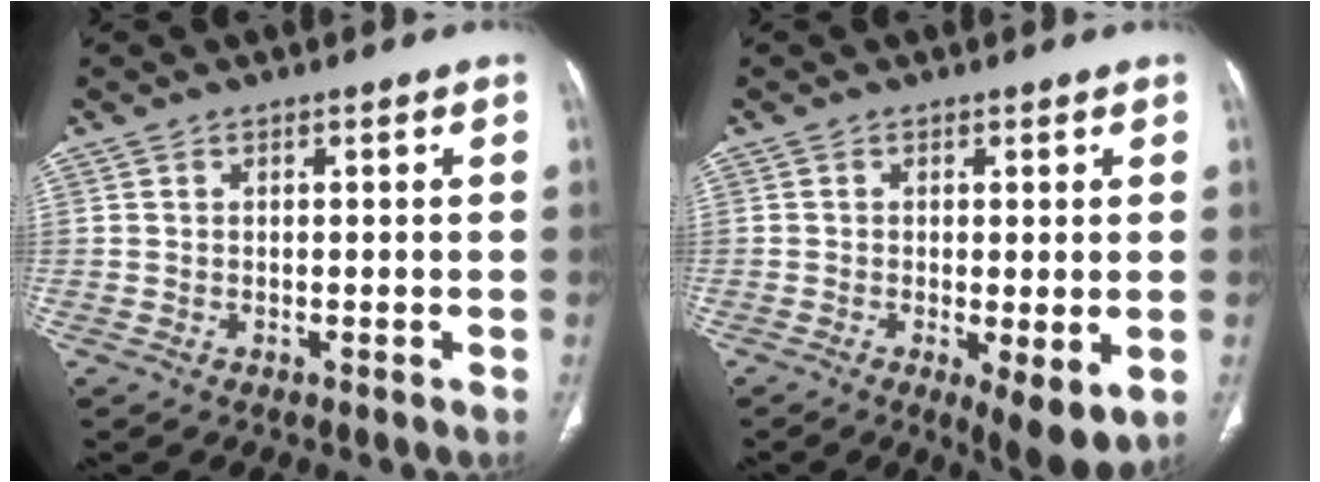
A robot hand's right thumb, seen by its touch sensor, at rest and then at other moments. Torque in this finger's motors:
{"motor_torque": [0.10, 0.26, -0.12, 0.04, 0.05]}